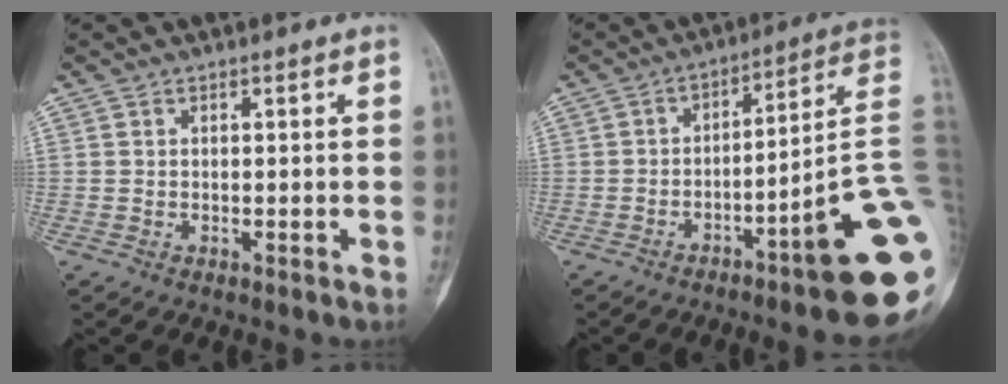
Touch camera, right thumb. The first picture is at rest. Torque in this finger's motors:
{"motor_torque": [3.81, 1.21, 1.46, -1.31, 0.54]}